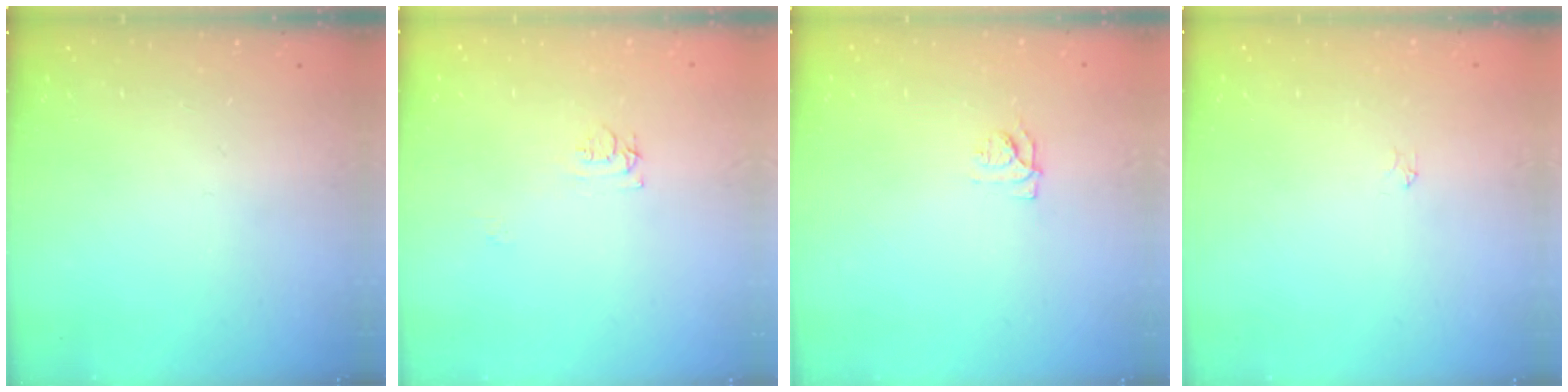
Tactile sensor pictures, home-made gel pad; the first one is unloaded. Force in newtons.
{"total": 6.2, "press": 6.2, "slide": 0.6}
{"total": 6.2, "press": 6.1, "slide": 0.7}
{"total": 2.2, "press": 2.2, "slide": 0.3}